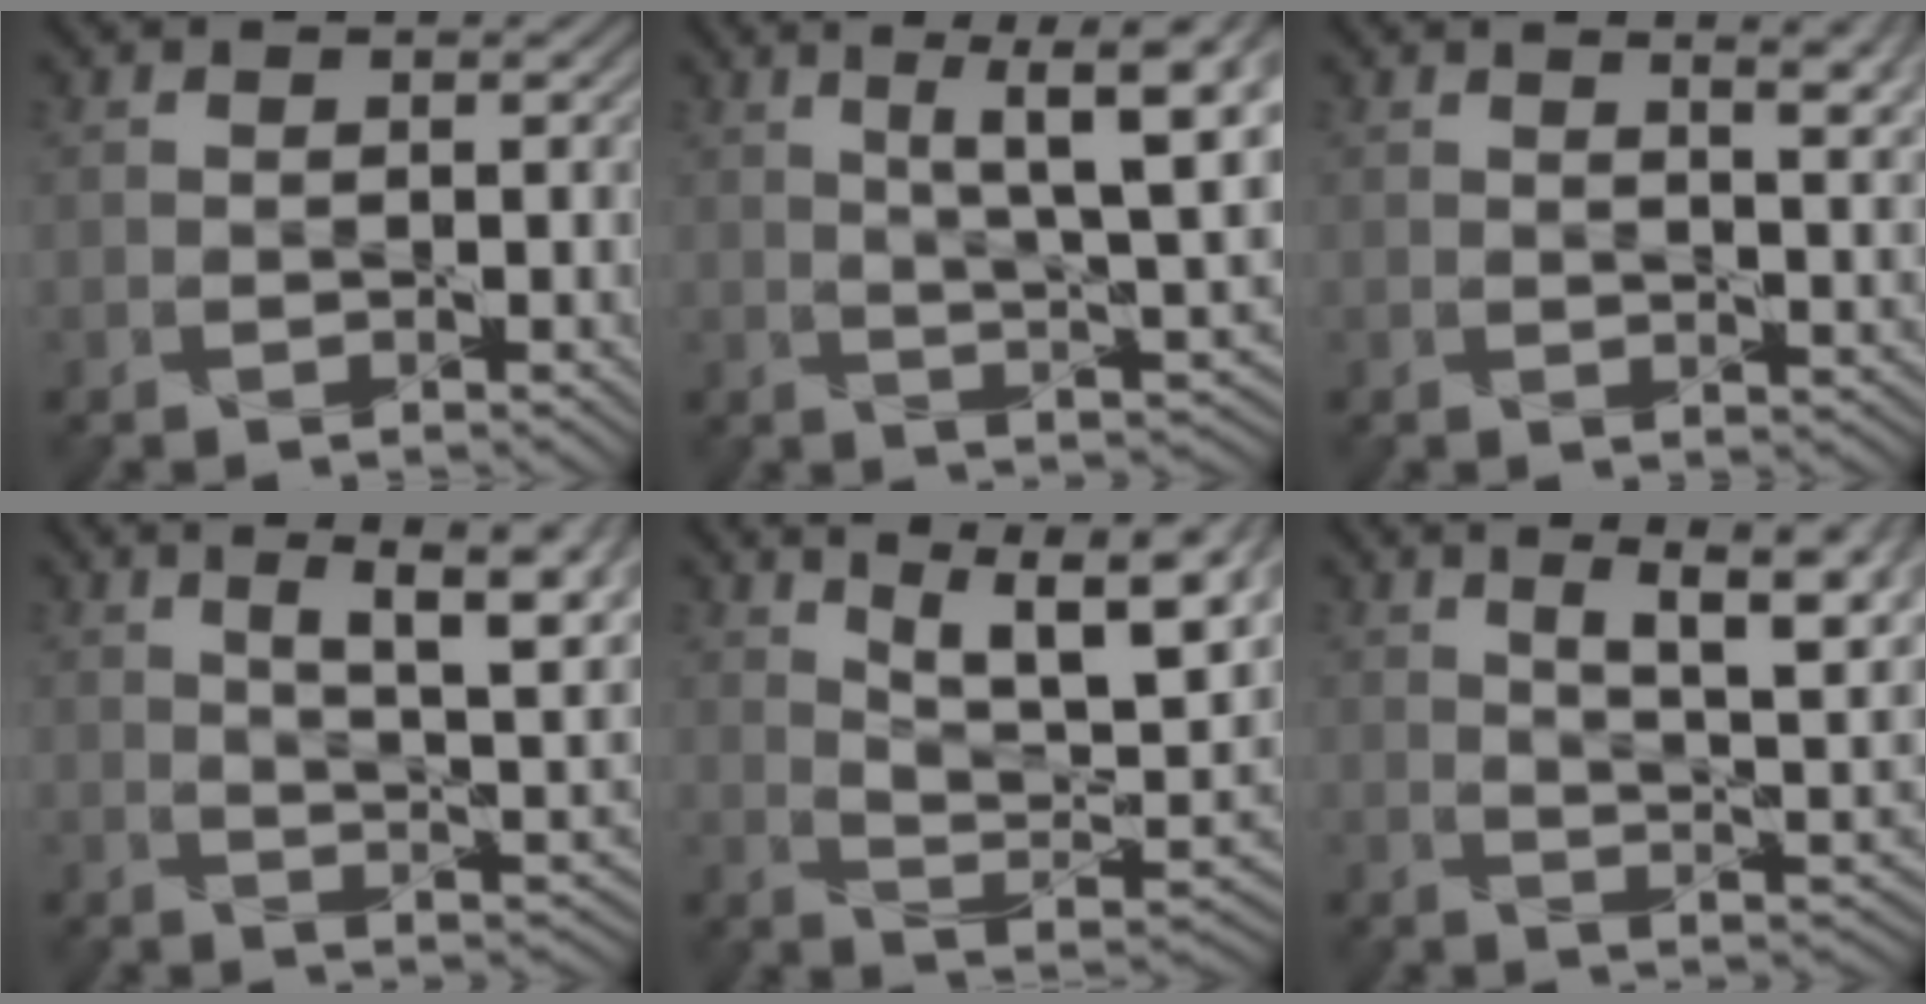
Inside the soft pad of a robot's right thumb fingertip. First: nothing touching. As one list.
[{"total": 12.0, "force": [3.8, 3.3, 10.9], "torque": [-0.166, 0.018, 0.057]}, {"total": 6.1, "force": [3.0, 2.1, 4.9], "torque": [-0.052, 0.014, 0.034]}, {"total": 10.1, "force": [4.3, 3.2, 8.6], "torque": [-0.132, 0.007, 0.065]}, {"total": 14.4, "force": [7.8, 5.6, 10.7], "torque": [-0.197, 0.011, 0.116]}, {"total": 11.1, "force": [5.1, 3.7, 9.1], "torque": [-0.143, 0.010, 0.074]}]